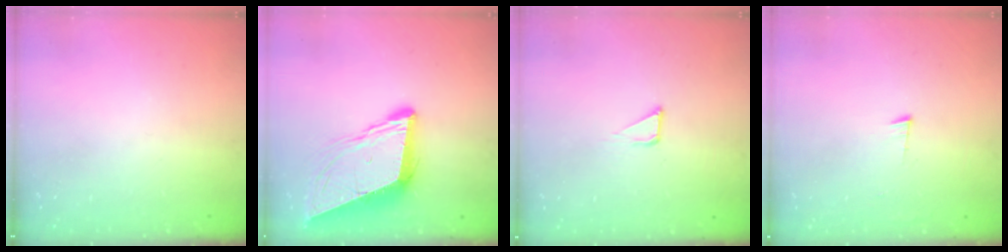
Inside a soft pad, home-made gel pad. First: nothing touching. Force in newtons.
{"total": 11.6, "press": 11.0, "slide": 3.8}
{"total": 2.8, "press": 2.8, "slide": 0.1}
{"total": 2.8, "press": 2.7, "slide": 0.5}